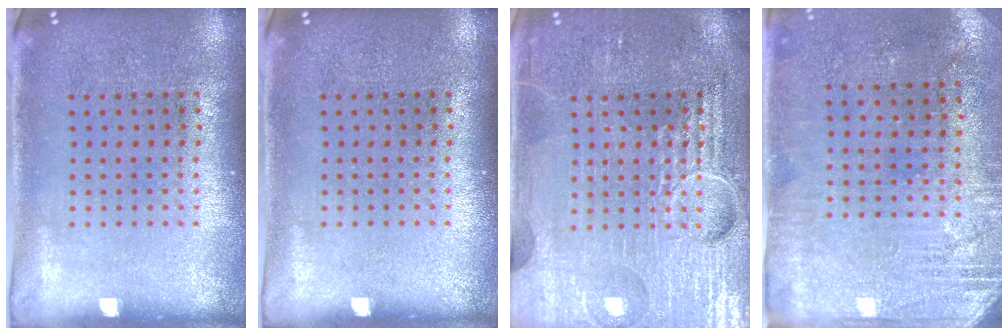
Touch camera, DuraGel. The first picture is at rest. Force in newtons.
{"total": 0.0}
{"total": 7.2, "press": 7.2, "slide": 1.0}
{"total": 2.8, "press": 2.5, "slide": 1.2}